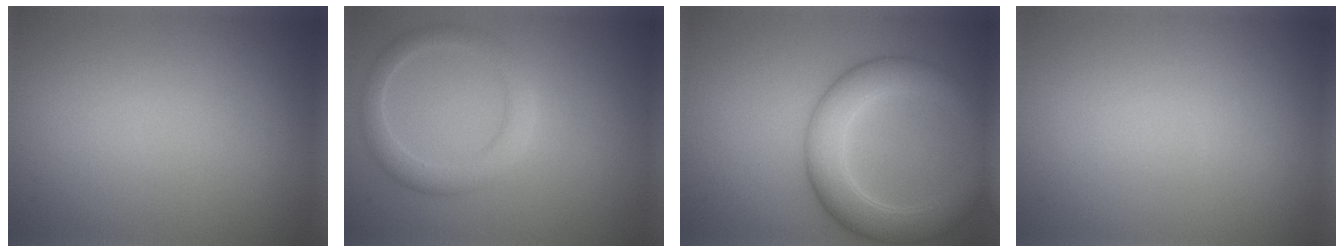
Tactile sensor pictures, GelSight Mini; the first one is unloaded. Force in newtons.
{"total": 2.9, "press": 2.9, "slide": 0.1}
{"total": 6.2, "press": 6.2, "slide": 0.2}
{"total": 0.0}